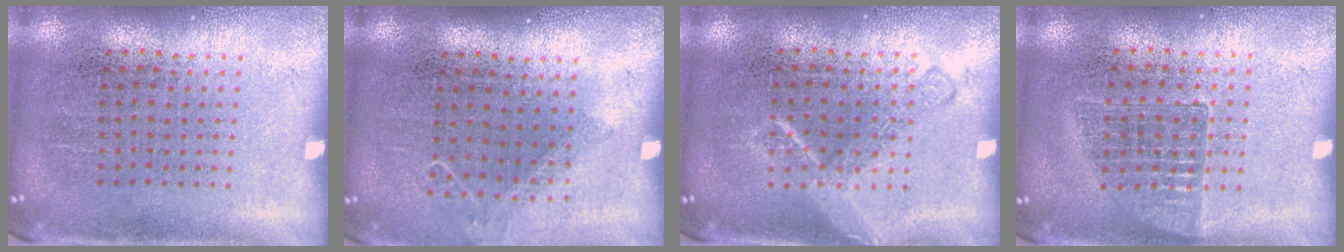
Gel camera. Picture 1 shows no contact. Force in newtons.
{"total": 0.9, "press": 0.9, "slide": 0.1}
{"total": 1.7, "press": 1.7, "slide": 0.3}
{"total": 1.0, "press": 0.9, "slide": 0.4}